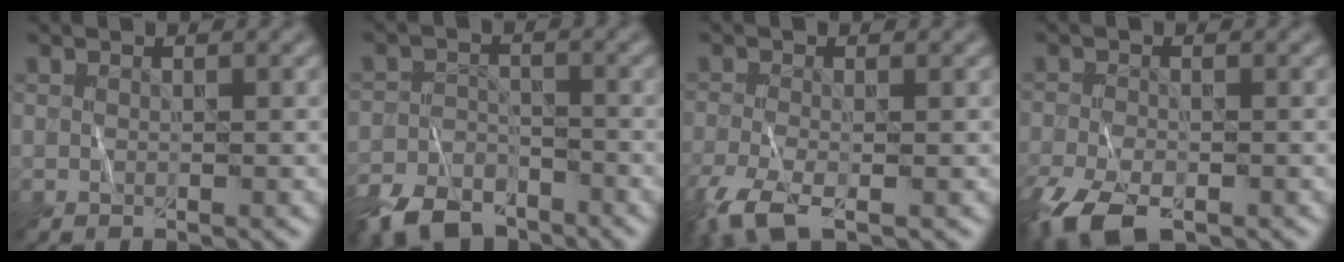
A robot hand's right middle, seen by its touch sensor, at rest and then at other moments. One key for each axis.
{"total": 5.8, "fx": -4.5, "fy": 2.8, "fz": 2.2, "tx": -0.046, "ty": -0.008, "tz": -0.090}
{"total": 4.8, "fx": -2.9, "fy": 1.6, "fz": 3.5, "tx": -0.080, "ty": -0.014, "tz": -0.065}
{"total": 6.7, "fx": -4.4, "fy": 3.0, "fz": 4.1, "tx": -0.086, "ty": -0.020, "tz": -0.086}